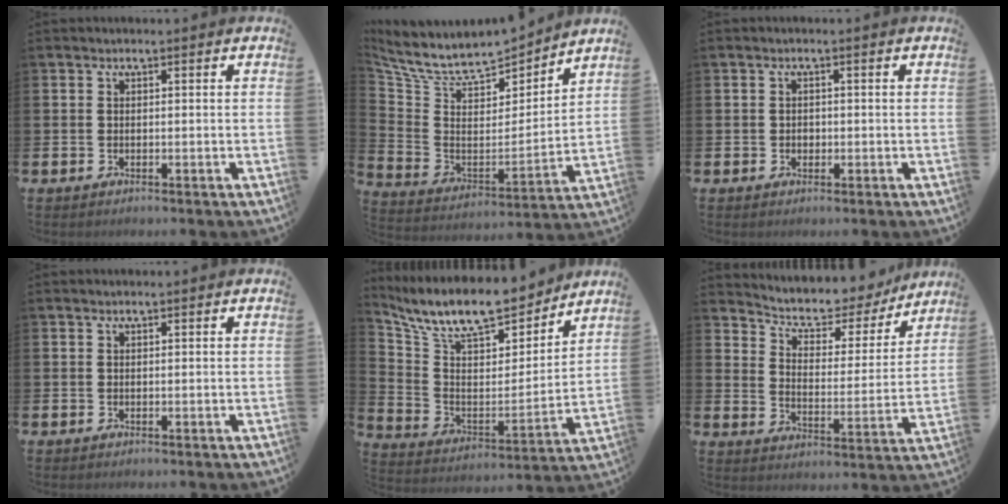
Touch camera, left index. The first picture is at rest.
{"total": 8.6, "force": [7.9, 2.3, 2.4], "torque": [-0.086, -0.060, 0.135]}
{"total": 0.9, "force": [0.2, 0.7, 0.4], "torque": [0.007, 0.001, -0.001]}
{"total": 0.6, "force": [0.5, 0.0, 0.2], "torque": [0.005, -0.002, 0.008]}
{"total": 12.1, "force": [10.8, 3.4, 4.5], "torque": [-0.117, -0.074, 0.187]}
{"total": 6.8, "force": [6.3, 2.4, 1.3], "torque": [-0.051, -0.051, 0.104]}